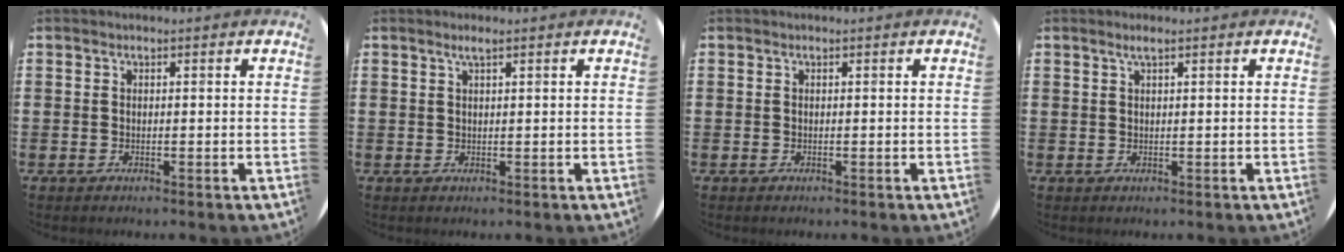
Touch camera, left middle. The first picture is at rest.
{"total": 1.4, "force": [1.0, 0.0, 1.0], "torque": [-0.018, 0.003, 0.016]}
{"total": 0.0}
{"total": 1.2, "force": [0.7, 0.0, 0.9], "torque": [-0.017, 0.003, 0.012]}